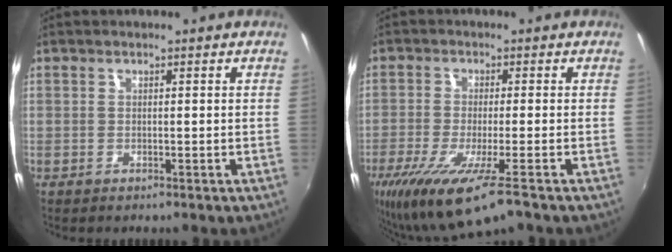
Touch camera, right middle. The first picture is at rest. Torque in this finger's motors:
{"motor_torque": [1.09, -1.05, 0.44, 0.12]}